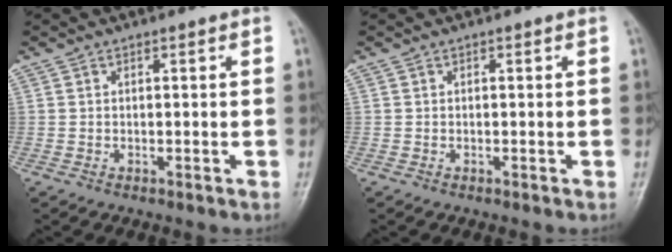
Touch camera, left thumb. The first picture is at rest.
{"total": 0.0}